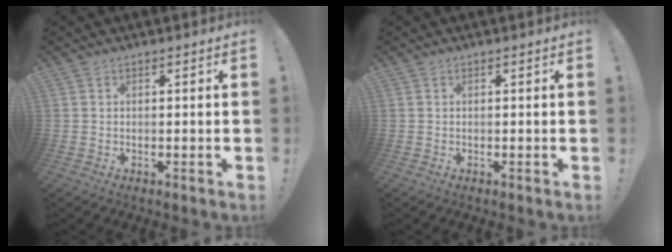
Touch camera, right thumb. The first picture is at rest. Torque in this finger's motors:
{"motor_torque": [-0.35, -0.35, 0.00, 0.00, 0.00]}